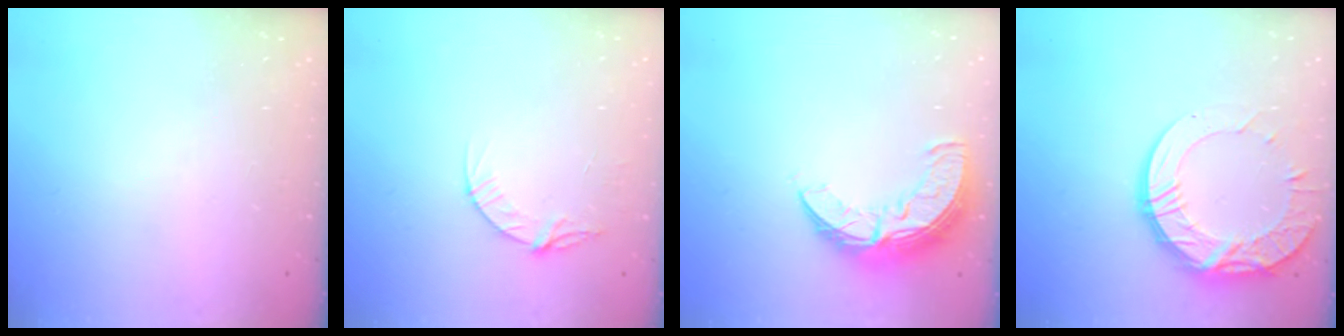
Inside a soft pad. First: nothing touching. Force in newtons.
{"total": 5.6, "press": 5.6, "slide": 0.6}
{"total": 12.2, "press": 12.2, "slide": 1.1}
{"total": 15.6, "press": 15.6, "slide": 1.1}